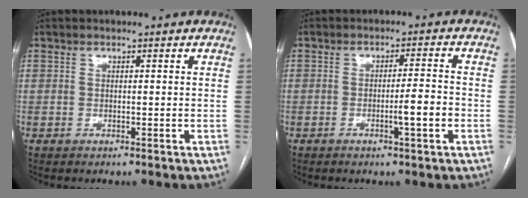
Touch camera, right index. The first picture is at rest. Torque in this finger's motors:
{"motor_torque": [1.36, -0.19, 0.44, 0.09]}